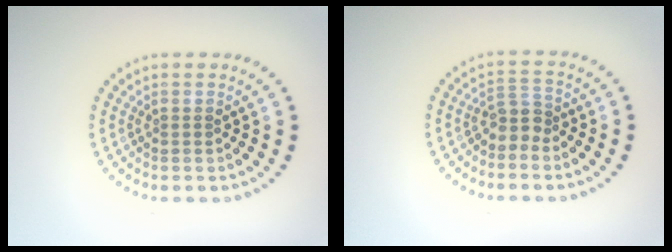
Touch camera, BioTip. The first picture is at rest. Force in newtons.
{"total": 2.2, "press": 1.7, "slide": 1.4}